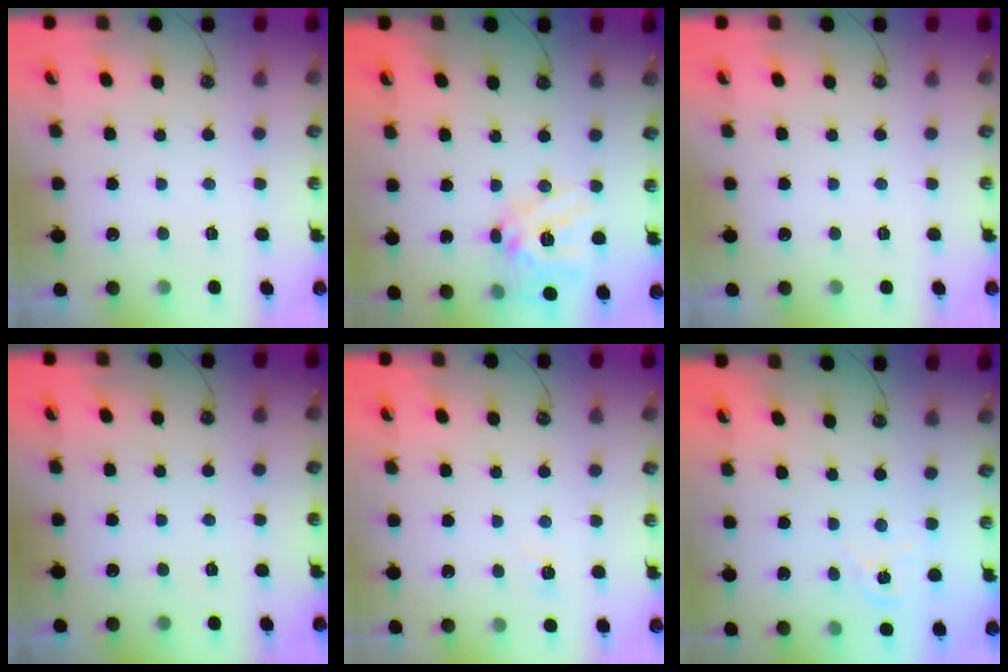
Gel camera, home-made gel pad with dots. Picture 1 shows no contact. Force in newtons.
{"total": 15.5, "press": 15.3, "slide": 2.3}
{"total": 0.0}
{"total": 0.0}
{"total": 2.9, "press": 2.8, "slide": 0.5}
{"total": 2.1, "press": 2.1, "slide": 0.2}